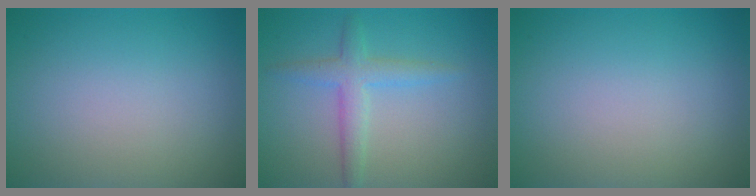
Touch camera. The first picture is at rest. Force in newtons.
{"total": 2.7, "press": 2.7, "slide": 0.1}
{"total": 0.0}